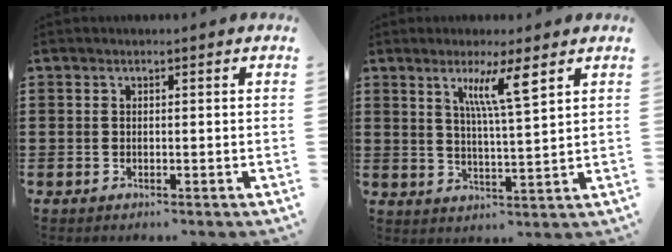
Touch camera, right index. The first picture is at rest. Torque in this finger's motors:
{"motor_torque": [0.29, 0.18, 0.24, 0.11]}